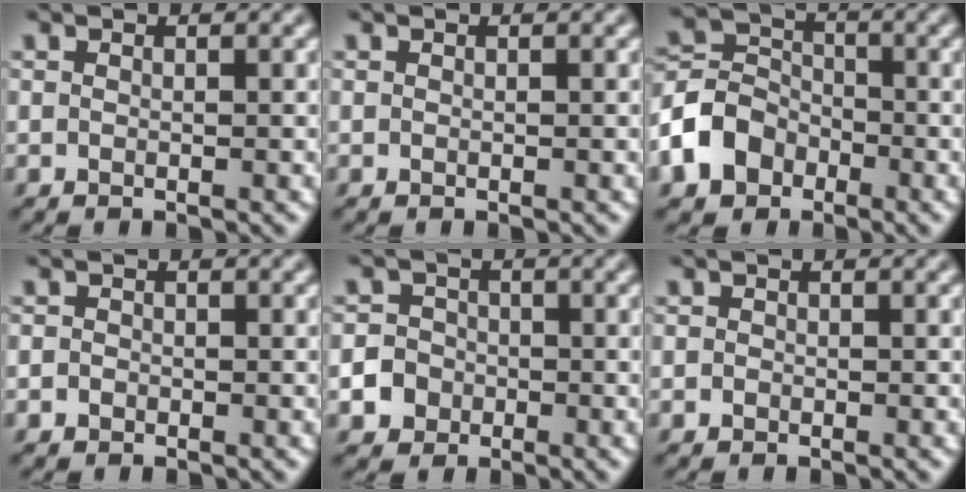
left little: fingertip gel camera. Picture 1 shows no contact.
{"total": 0.0}
{"total": 5.5, "force": [-2.7, 4.2, 2.2], "torque": [-0.050, 0.009, -0.064]}
{"total": 0.9, "force": [-0.3, 0.8, 0.2], "torque": [0.005, 0.000, -0.011]}
{"total": 5.4, "force": [-2.4, 4.7, 1.0], "torque": [-0.009, -0.003, -0.060]}
{"total": 0.6, "force": [-0.2, 0.5, 0.1], "torque": [0.001, -0.004, -0.006]}